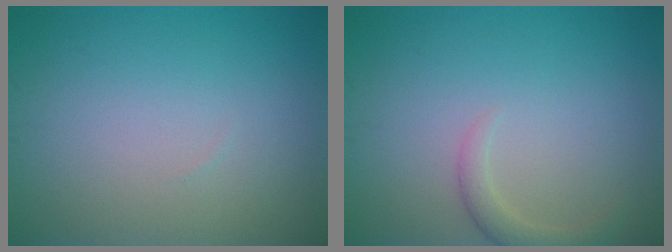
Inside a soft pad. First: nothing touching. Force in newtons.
{"total": 1.9, "press": 1.9, "slide": 0.2}